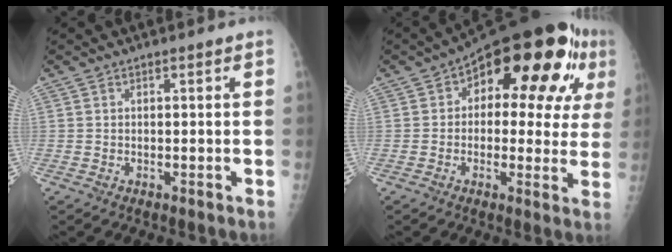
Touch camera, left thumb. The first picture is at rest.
{"total": 20.8, "force": [7.0, 10.2, 16.7], "torque": [-0.179, 0.018, 0.086]}